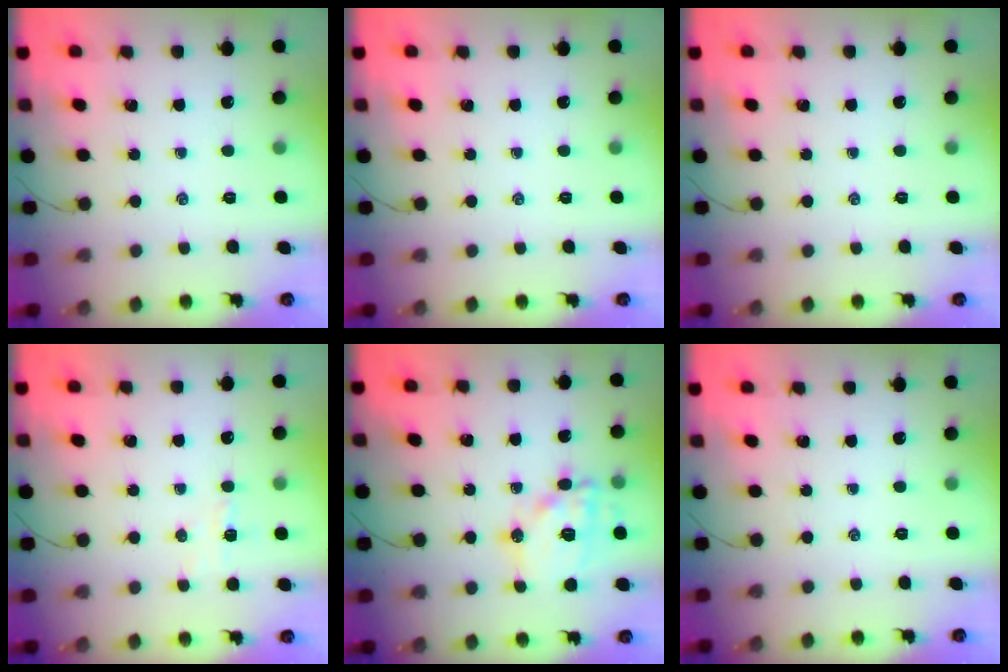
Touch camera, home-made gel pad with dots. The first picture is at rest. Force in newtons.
{"total": 0.0}
{"total": 0.0}
{"total": 3.0, "press": 2.8, "slide": 0.9}
{"total": 15.6, "press": 15.5, "slide": 2.2}
{"total": 0.0}